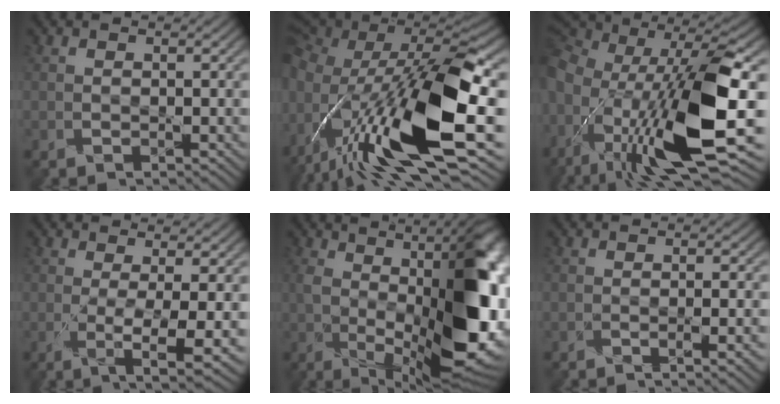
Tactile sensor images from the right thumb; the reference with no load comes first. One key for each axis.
{"total": 20.0, "fx": -5.1, "fy": 8.9, "fz": 17.2, "tx": -0.343, "ty": -0.026, "tz": -0.084}
{"total": 18.0, "fx": -4.8, "fy": 8.3, "fz": 15.3, "tx": -0.329, "ty": -0.006, "tz": -0.080}
{"total": 5.8, "fx": -0.4, "fy": 1.1, "fz": 5.7, "tx": -0.103, "ty": -0.009, "tz": -0.005}
{"total": 16.7, "fx": -0.4, "fy": 6.7, "fz": 15.3, "tx": -0.221, "ty": -0.019, "tz": 0.007}
{"total": 2.8, "fx": -1.3, "fy": 0.5, "fz": 2.4, "tx": -0.032, "ty": 0.005, "tz": -0.028}